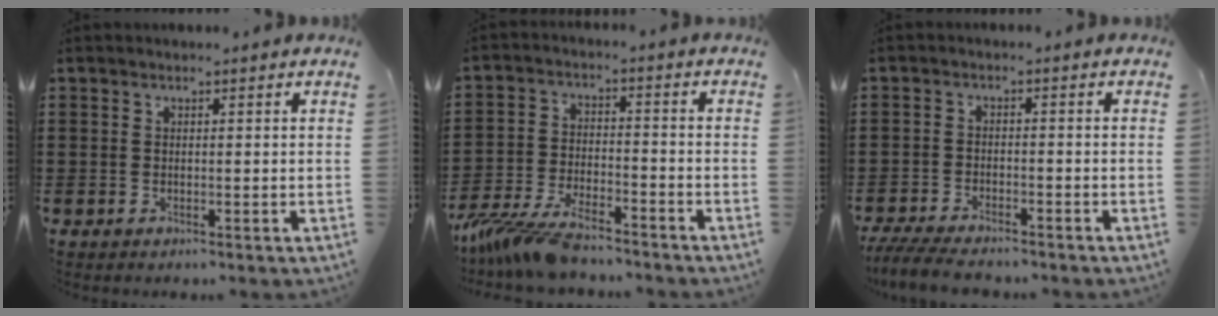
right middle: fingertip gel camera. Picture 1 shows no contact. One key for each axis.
{"total": 7.9, "fx": -7.0, "fy": 1.2, "fz": 3.4, "tx": -0.086, "ty": -0.002, "tz": -0.140}
{"total": 4.6, "fx": -4.3, "fy": 0.7, "fz": 1.3, "tx": -0.035, "ty": -0.008, "tz": -0.089}